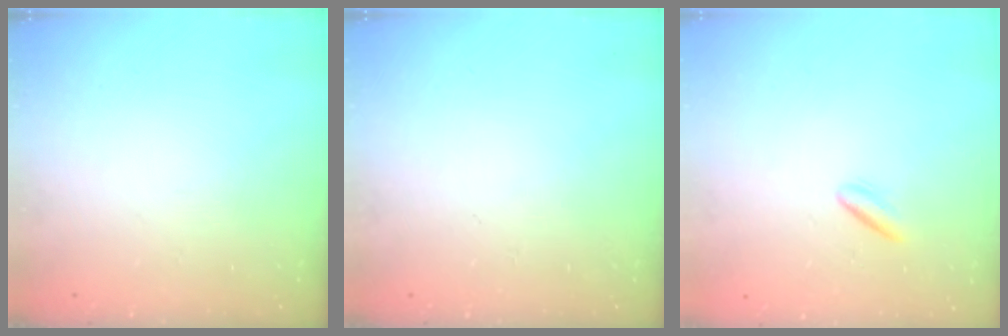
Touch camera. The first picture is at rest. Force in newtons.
{"total": 0.0}
{"total": 2.2, "press": 2.0, "slide": 0.9}